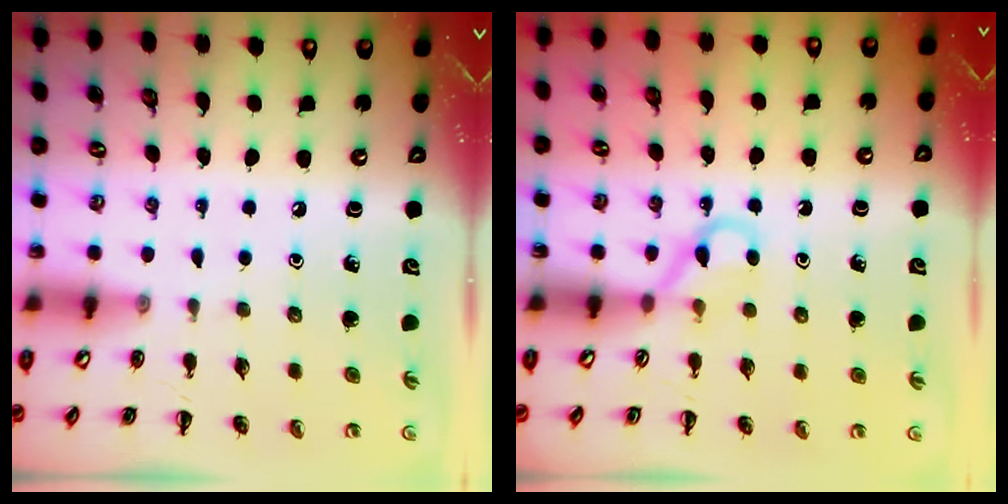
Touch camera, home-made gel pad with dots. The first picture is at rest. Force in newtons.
{"total": 3.6, "press": 3.4, "slide": 1.3}